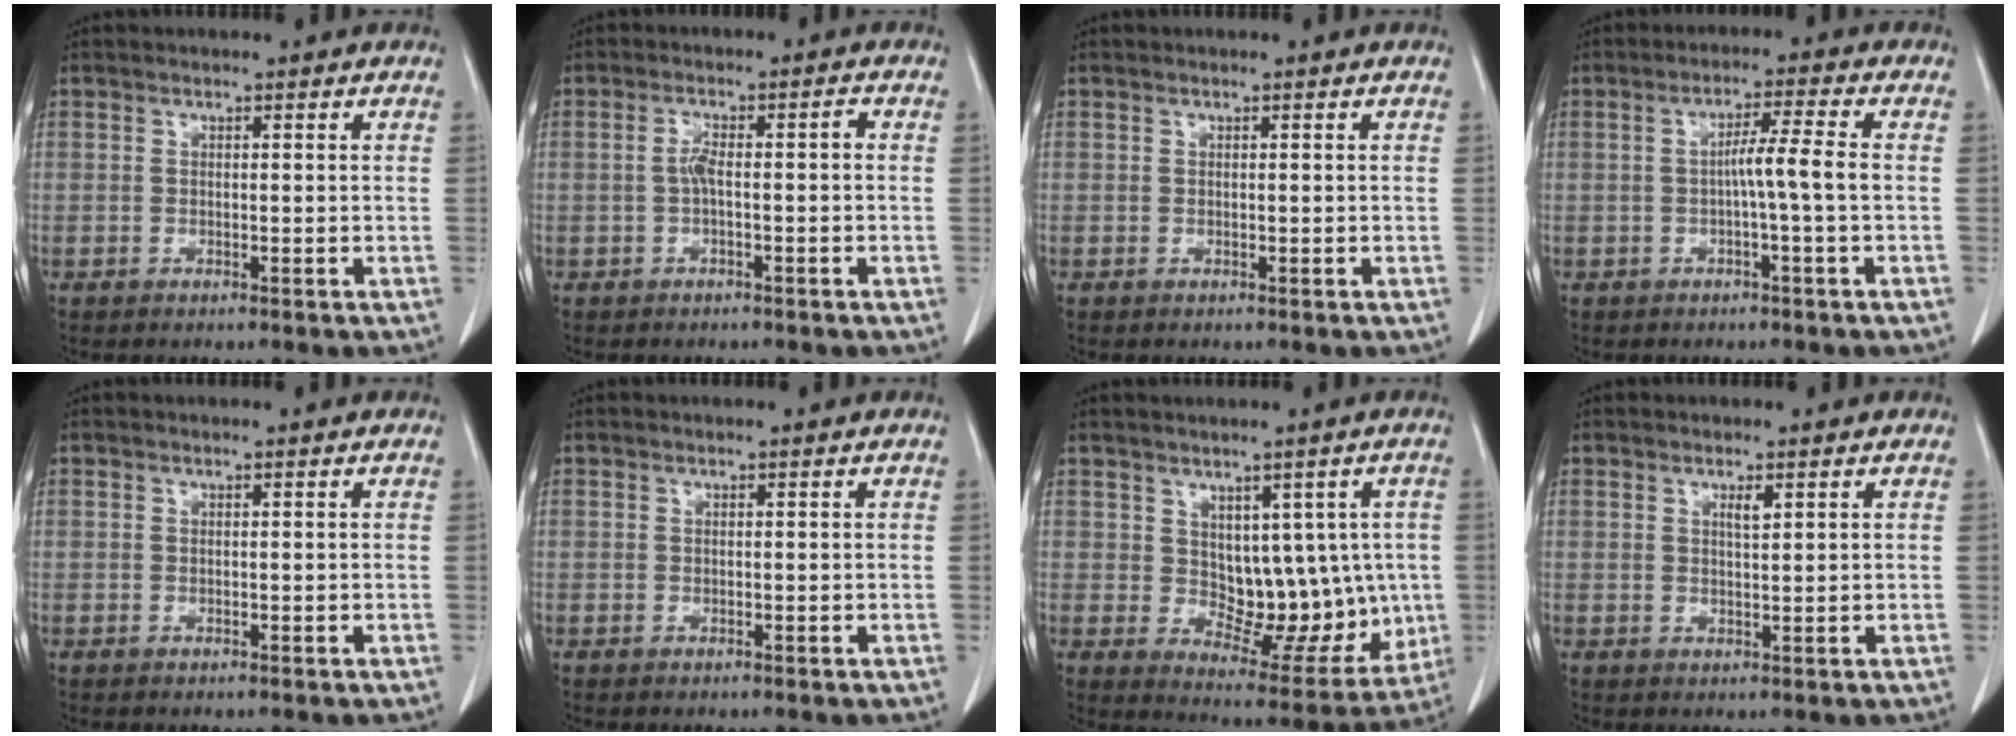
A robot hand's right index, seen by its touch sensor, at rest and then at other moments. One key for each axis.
{"total": 3.3, "fx": -0.5, "fy": 0.7, "fz": 3.2, "tx": -0.060, "ty": 0.015, "tz": -0.008}
{"total": 0.0}
{"total": 4.6, "fx": -0.7, "fy": -0.9, "fz": 4.5, "tx": -0.076, "ty": 0.010, "tz": -0.011}
{"total": 0.0}
{"total": 0.0}
{"total": 11.3, "fx": 1.0, "fy": 6.7, "fz": 9.1, "tx": -0.095, "ty": 0.007, "tz": 0.036}
{"total": 1.5, "fx": 0.8, "fy": 0.2, "fz": 1.3, "tx": -0.024, "ty": -0.003, "tz": 0.014}